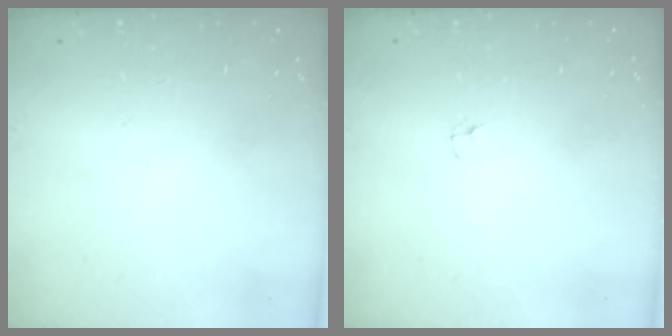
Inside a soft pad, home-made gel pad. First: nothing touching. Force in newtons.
{"total": 1.2, "press": 1.2, "slide": 0.1}